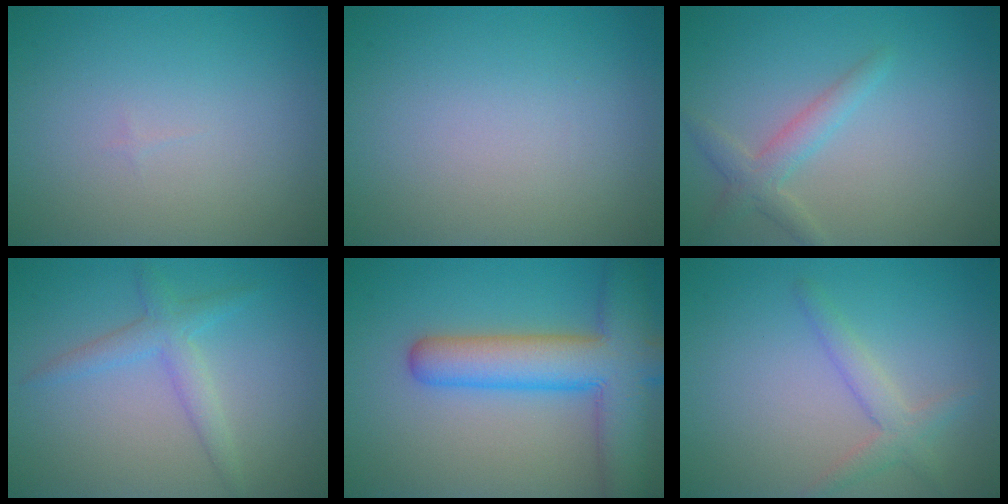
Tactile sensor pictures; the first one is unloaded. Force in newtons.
{"total": 0.0}
{"total": 2.3, "press": 2.3, "slide": 0.1}
{"total": 2.5, "press": 2.5, "slide": 0.1}
{"total": 9.0, "press": 9.0, "slide": 0.4}
{"total": 2.2, "press": 2.2, "slide": 0.1}